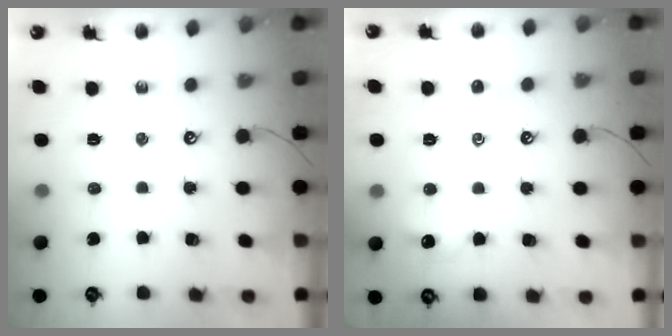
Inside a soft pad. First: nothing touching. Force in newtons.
{"total": 1.3, "press": 1.2, "slide": 0.5}